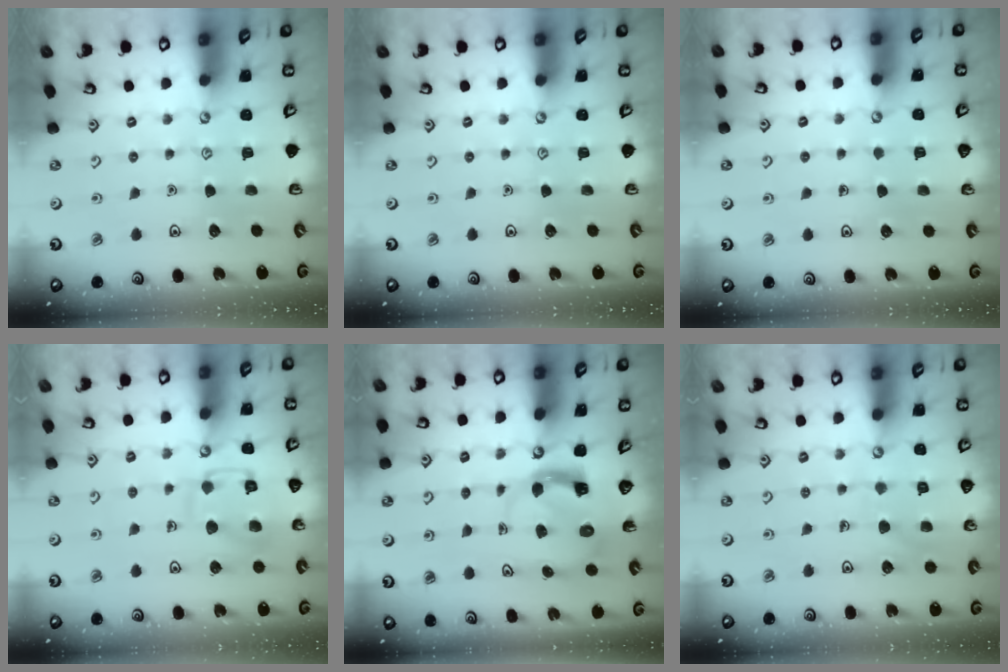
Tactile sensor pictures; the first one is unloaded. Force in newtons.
{"total": 0.0}
{"total": 0.8, "press": 0.8, "slide": 0.3}
{"total": 11.8, "press": 11.7, "slide": 0.9}
{"total": 3.9, "press": 3.9, "slide": 0.4}
{"total": 6.6, "press": 6.6, "slide": 0.5}